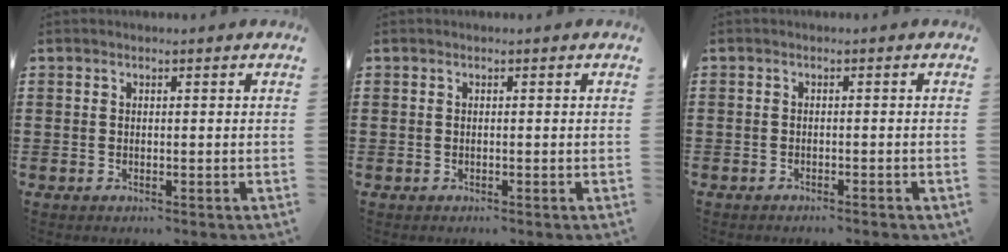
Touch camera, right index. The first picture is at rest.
{"total": 0.0}
{"total": 0.9, "force": [-0.9, 0.0, 0.2], "torque": [-0.005, 0.000, -0.019]}